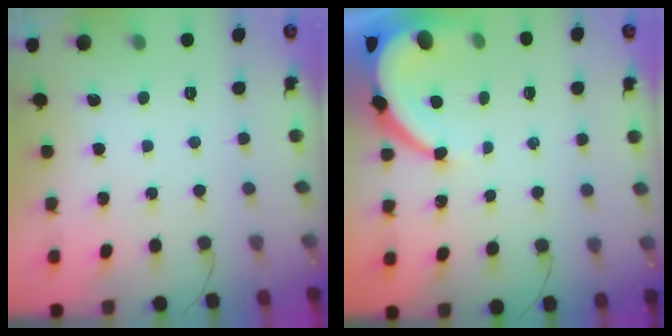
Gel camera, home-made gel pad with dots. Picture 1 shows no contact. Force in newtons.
{"total": 6.6, "press": 6.5, "slide": 0.8}